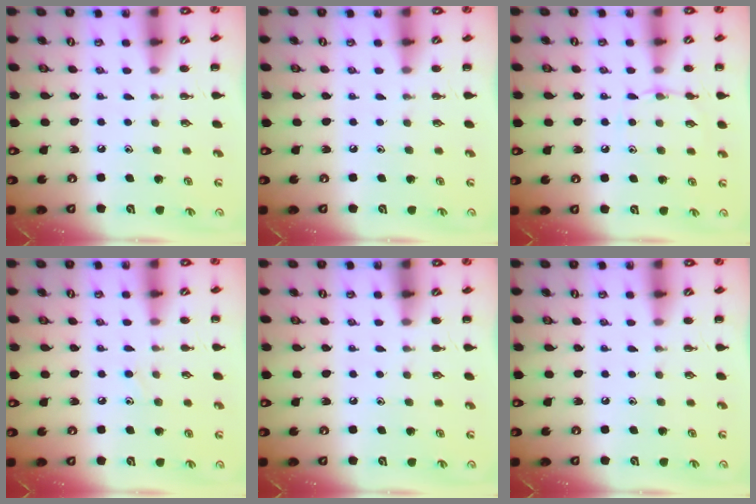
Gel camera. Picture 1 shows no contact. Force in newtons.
{"total": 0.0}
{"total": 7.3, "press": 7.0, "slide": 2.1}
{"total": 5.7, "press": 5.3, "slide": 1.9}
{"total": 0.0}
{"total": 0.0}